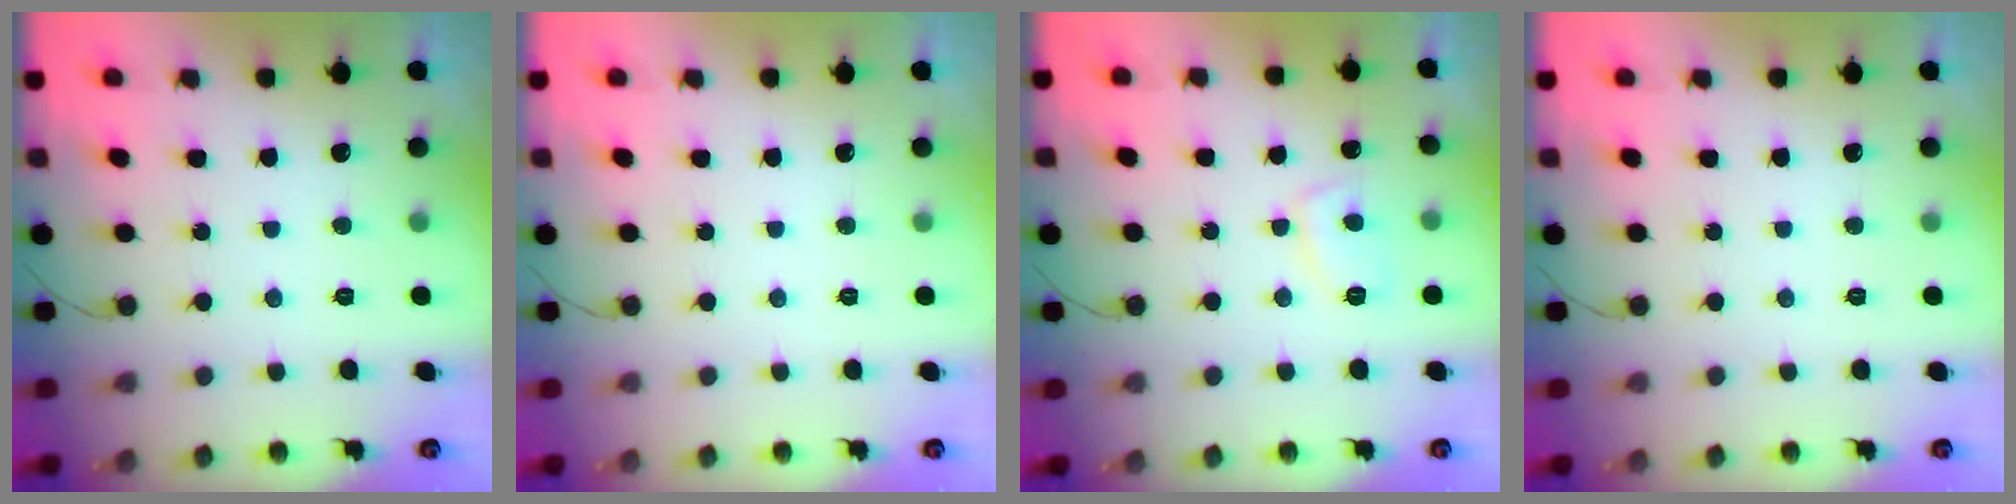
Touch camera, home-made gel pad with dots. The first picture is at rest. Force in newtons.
{"total": 0.0}
{"total": 5.7, "press": 5.6, "slide": 1.0}
{"total": 0.0}